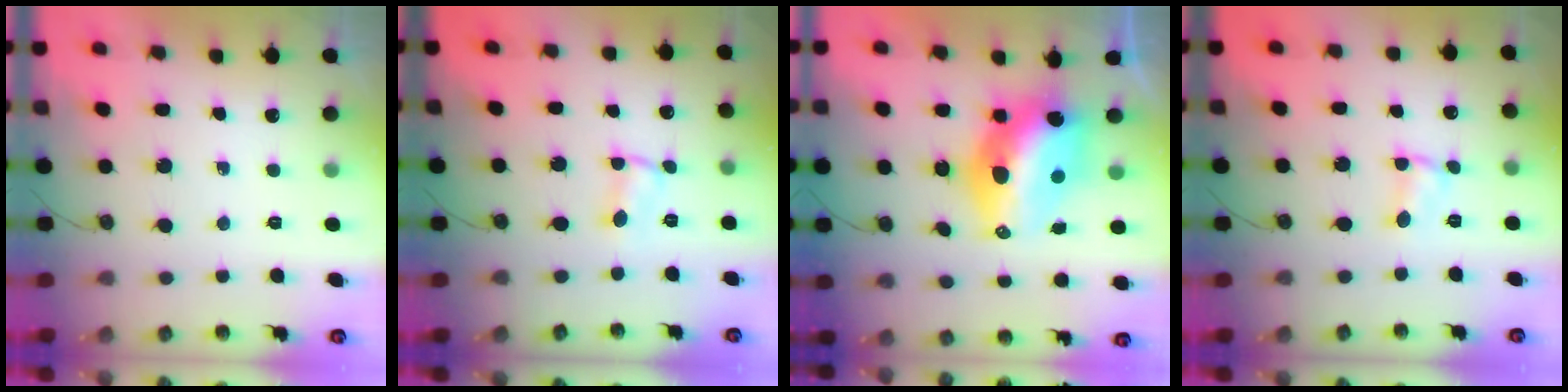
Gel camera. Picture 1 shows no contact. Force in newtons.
{"total": 1.8, "press": 1.8, "slide": 0.2}
{"total": 14.1, "press": 14.0, "slide": 1.2}
{"total": 2.2, "press": 2.1, "slide": 0.3}